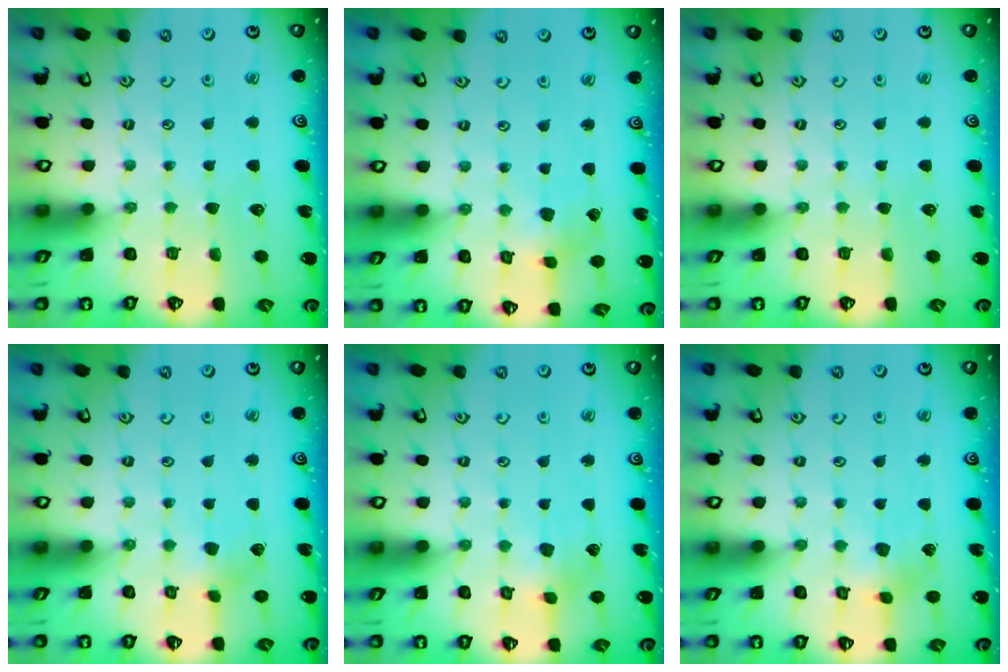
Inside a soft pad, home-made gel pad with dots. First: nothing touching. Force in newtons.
{"total": 2.3, "press": 2.3, "slide": 0.2}
{"total": 0.0}
{"total": 3.1, "press": 3.1, "slide": 0.5}
{"total": 4.8, "press": 4.7, "slide": 0.5}
{"total": 5.4, "press": 5.4, "slide": 0.5}